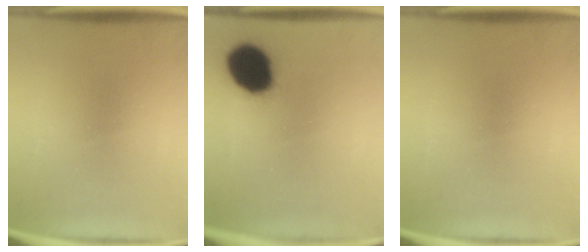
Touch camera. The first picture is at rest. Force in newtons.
{"total": 16.4}
{"total": 0.0}